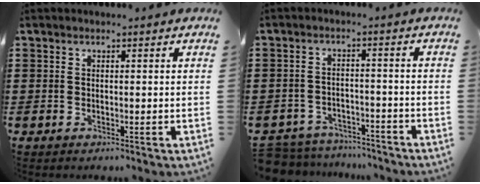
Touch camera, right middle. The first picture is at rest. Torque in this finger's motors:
{"motor_torque": [0.06, 0.04, 0.05, -0.01]}